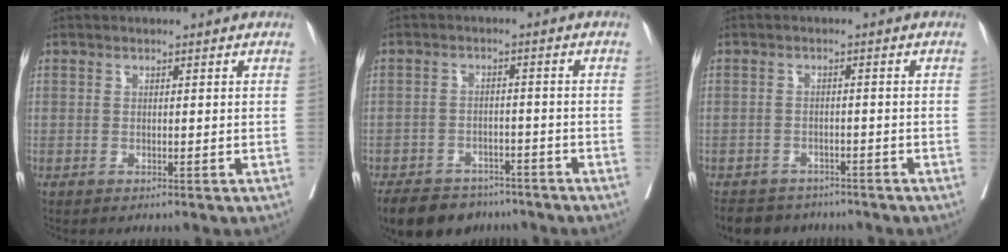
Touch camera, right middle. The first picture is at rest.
{"total": 11.5, "force": [-9.1, 6.0, 3.6], "torque": [-0.064, -0.004, -0.127]}
{"total": 7.4, "force": [-6.5, 3.4, 1.2], "torque": [-0.016, -0.002, -0.091]}